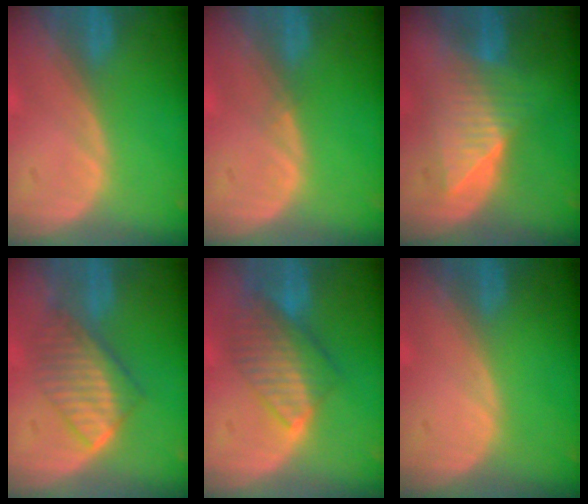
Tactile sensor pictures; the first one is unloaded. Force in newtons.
{"total": 0.5, "press": 0.5, "slide": 0.1}
{"total": 6.5, "press": 6.4, "slide": 0.9}
{"total": 6.6, "press": 6.4, "slide": 1.8}
{"total": 8.1, "press": 7.1, "slide": 4.0}
{"total": 0.0}